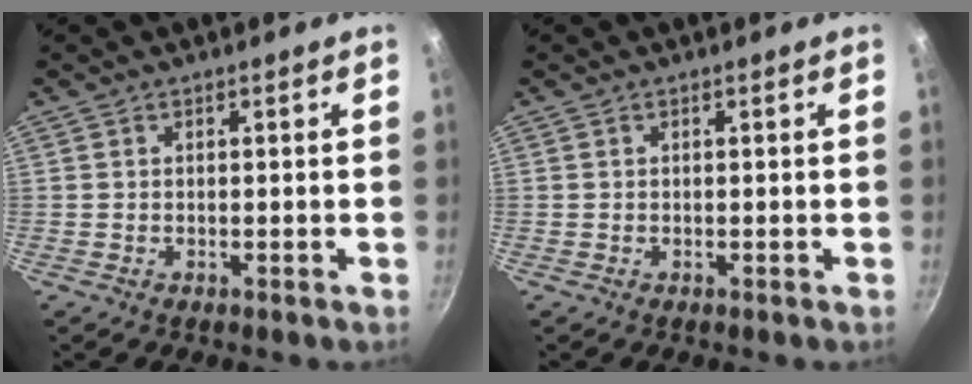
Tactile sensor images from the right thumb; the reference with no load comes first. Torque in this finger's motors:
{"motor_torque": [-0.06, 0.04, 0.00, 0.04, 0.02]}